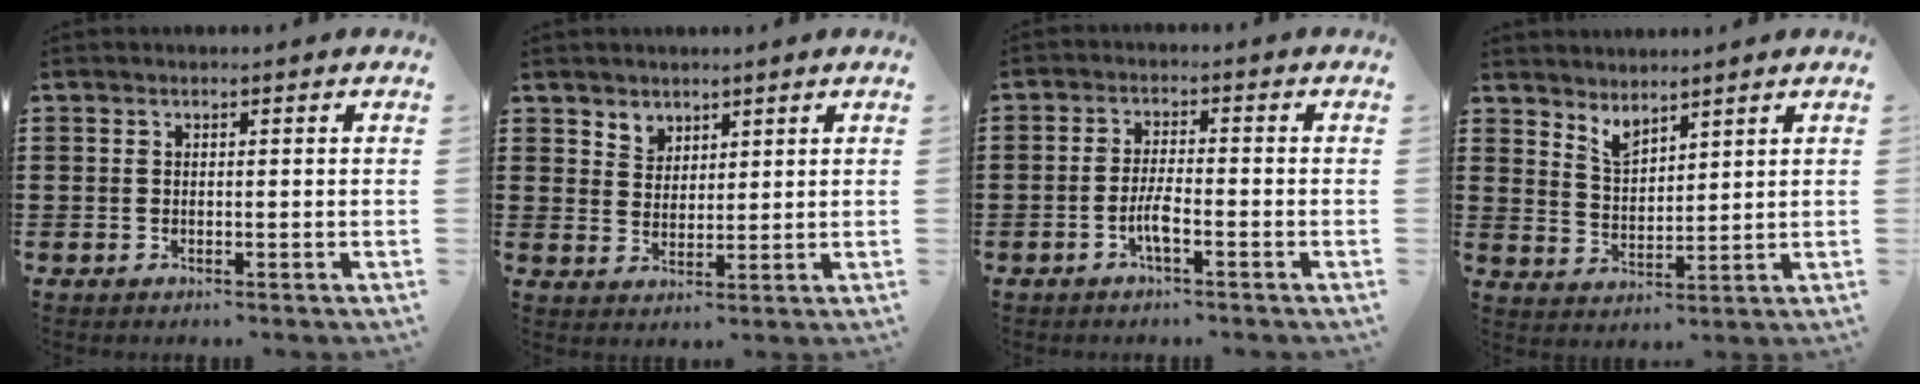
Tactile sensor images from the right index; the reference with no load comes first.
{"total": 3.2, "force": [2.5, 2.1, 0.0], "torque": [-0.012, 0.004, 0.047]}
{"total": 3.6, "force": [-1.7, 0.5, 3.2], "torque": [-0.077, -0.008, -0.036]}
{"total": 3.2, "force": [3.1, 0.7, 0.5], "torque": [-0.021, -0.005, 0.059]}